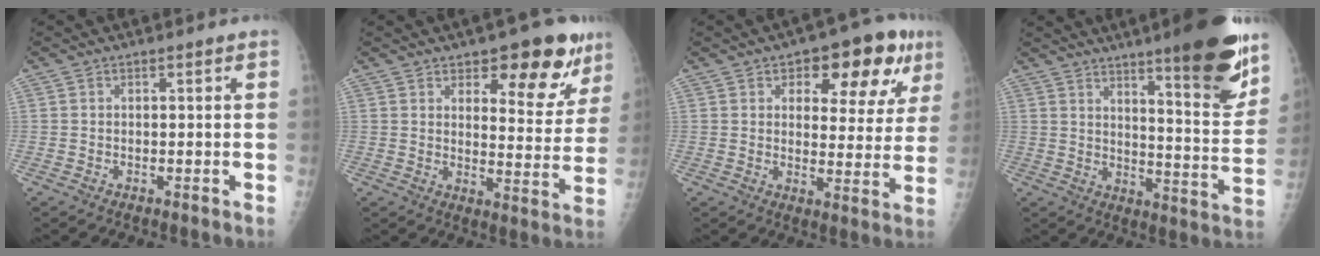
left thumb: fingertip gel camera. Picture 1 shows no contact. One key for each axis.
{"total": 13.6, "fx": 8.3, "fy": 6.0, "fz": 9.0, "tx": -0.058, "ty": -0.047, "tz": 0.112}
{"total": 14.5, "fx": 6.9, "fy": 7.2, "fz": 10.6, "tx": -0.085, "ty": -0.008, "tz": 0.089}
{"total": 18.0, "fx": 11.8, "fy": 2.7, "fz": 13.4, "tx": -0.150, "ty": -0.078, "tz": 0.171}